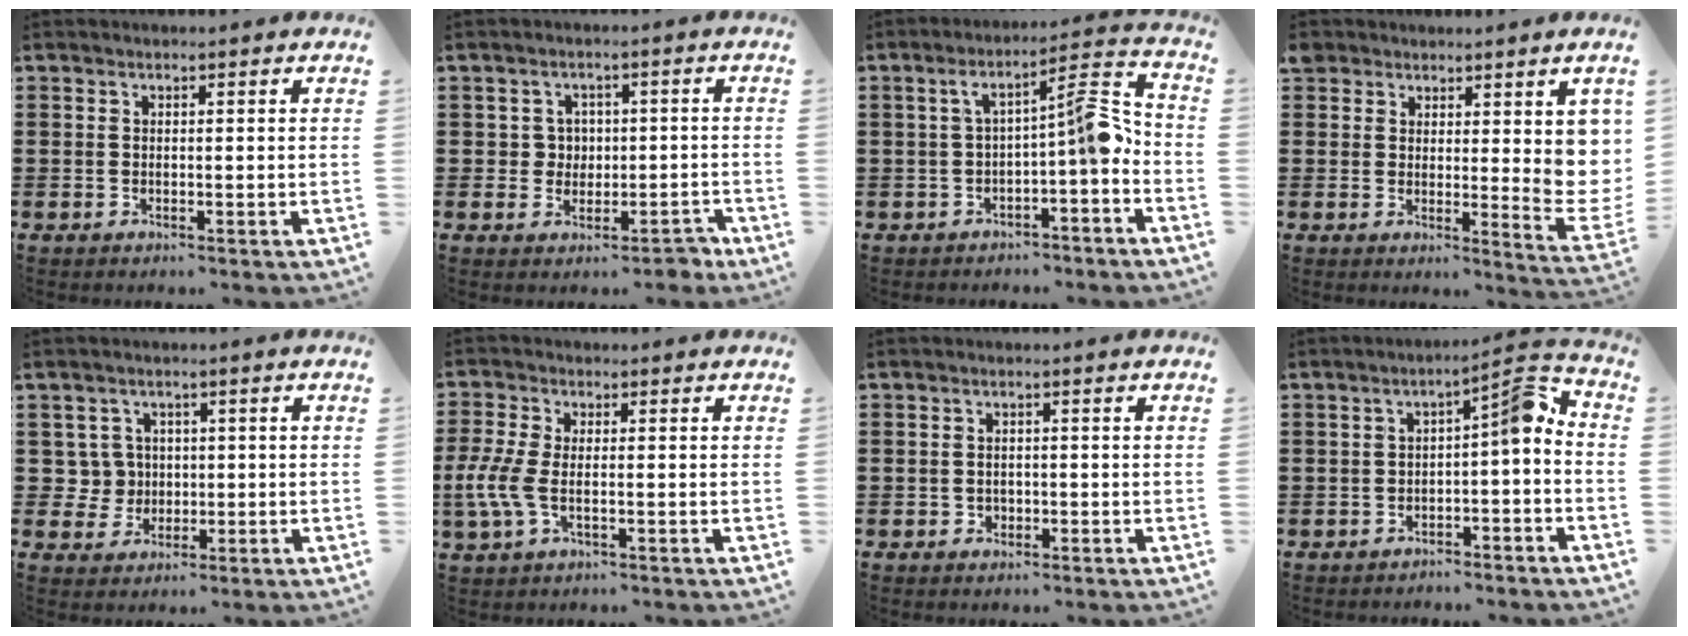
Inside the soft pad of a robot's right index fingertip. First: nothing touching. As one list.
[{"total": 3.1, "force": [-1.0, 2.8, 1.0], "torque": [-0.032, 0.006, -0.025]}, {"total": 7.9, "force": [-1.3, 2.0, 7.5], "torque": [-0.111, 0.001, -0.035]}, {"total": 6.3, "force": [3.8, 3.1, 4.0], "torque": [-0.054, -0.017, 0.071]}, {"total": 4.2, "force": [0.0, 4.1, 0.9], "torque": [-0.038, 0.013, -0.001]}, {"total": 5.1, "force": [-1.4, 2.4, 4.3], "torque": [-0.118, -0.010, -0.035]}, {"total": 1.2, "force": [-0.6, 1.1, 0.1], "torque": [-0.006, 0.003, -0.014]}, {"total": 4.4, "force": [-0.7, 1.0, 4.2], "torque": [-0.062, -0.004, -0.030]}]